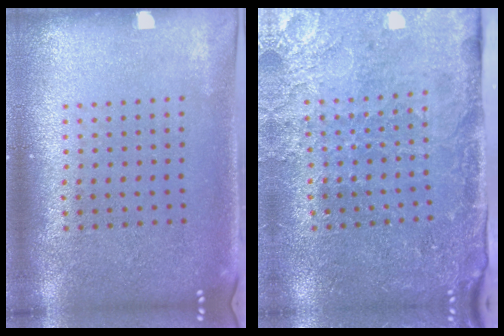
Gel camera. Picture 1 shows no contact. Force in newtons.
{"total": 3.3, "press": 3.3, "slide": 0.3}